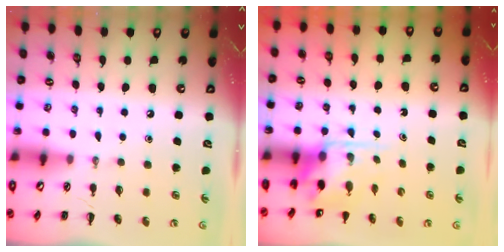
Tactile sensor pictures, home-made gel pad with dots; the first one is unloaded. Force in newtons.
{"total": 4.9, "press": 4.9, "slide": 0.6}